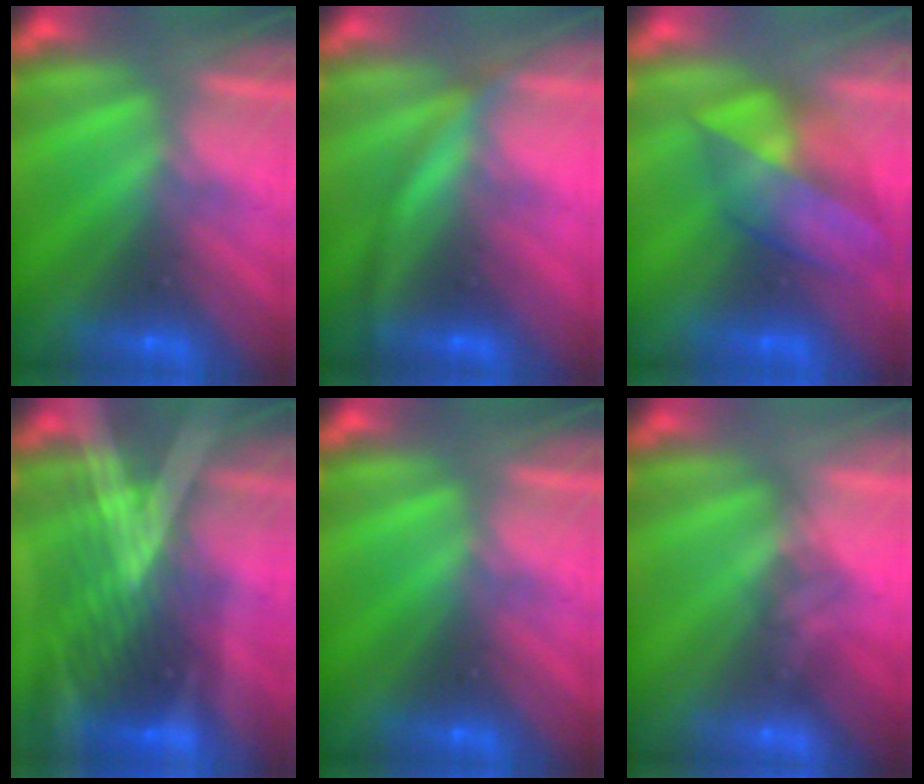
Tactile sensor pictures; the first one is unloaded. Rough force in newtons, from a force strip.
{"total": 2.8}
{"total": 4.4}
{"total": 2.9}
{"total": 0.0}
{"total": 1.6}